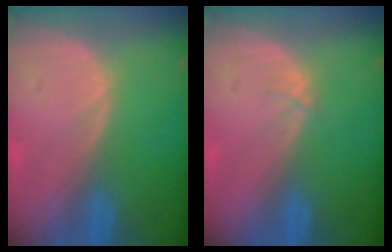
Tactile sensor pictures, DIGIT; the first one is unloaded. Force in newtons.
{"total": 0.5, "press": 0.5, "slide": 0.1}